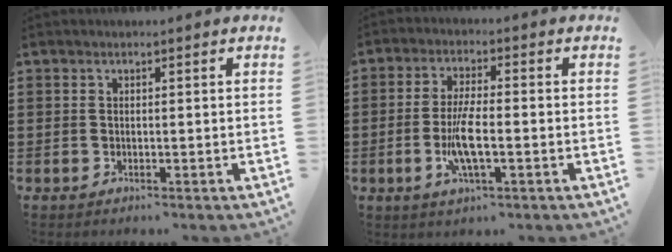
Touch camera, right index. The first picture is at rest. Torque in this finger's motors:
{"motor_torque": [1.83, 0.30, 0.33, 0.18]}